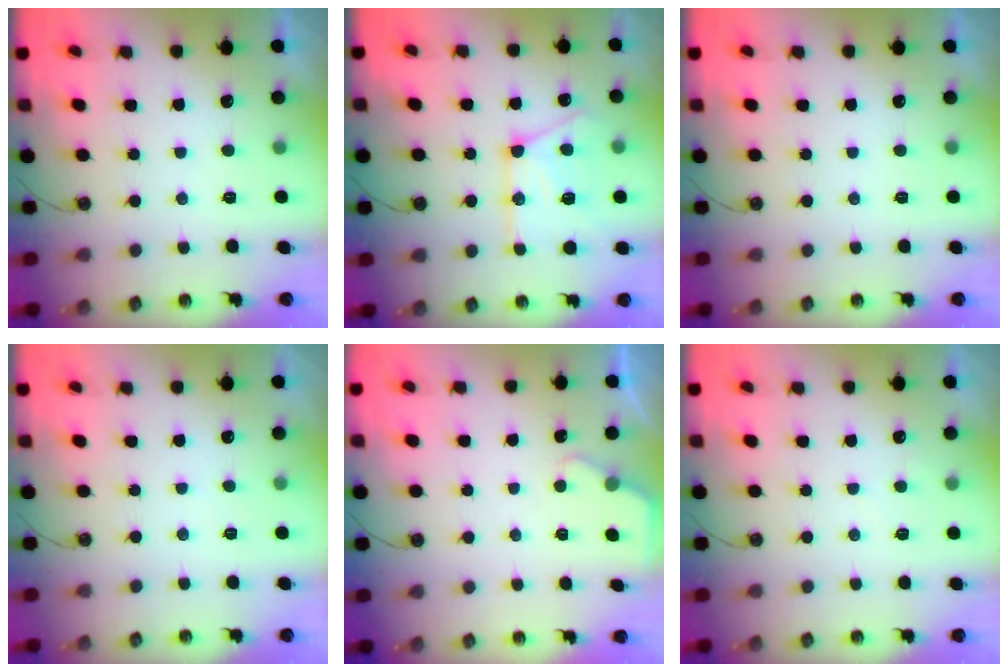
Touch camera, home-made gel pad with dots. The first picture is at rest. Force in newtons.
{"total": 16.4, "press": 16.3, "slide": 1.6}
{"total": 0.0}
{"total": 1.4, "press": 1.3, "slide": 0.3}
{"total": 1.7, "press": 1.7, "slide": 0.3}
{"total": 1.9, "press": 1.9, "slide": 0.3}